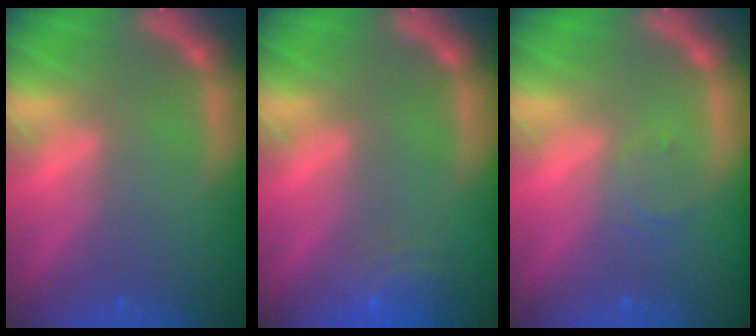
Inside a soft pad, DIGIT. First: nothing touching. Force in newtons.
{"total": 4.0}
{"total": 1.5}